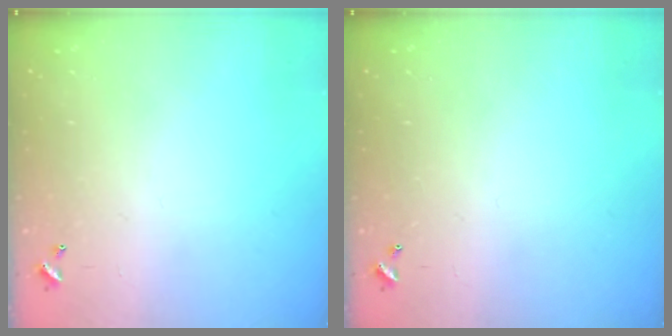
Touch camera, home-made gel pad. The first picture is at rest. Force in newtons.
{"total": 0.0}